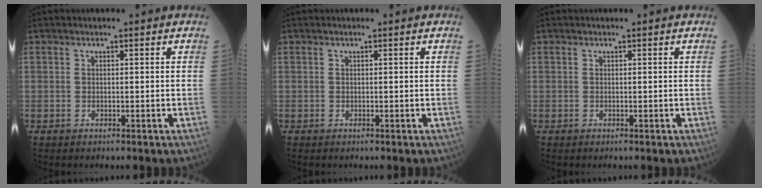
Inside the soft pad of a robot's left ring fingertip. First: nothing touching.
{"total": 0.0}
{"total": 0.0}